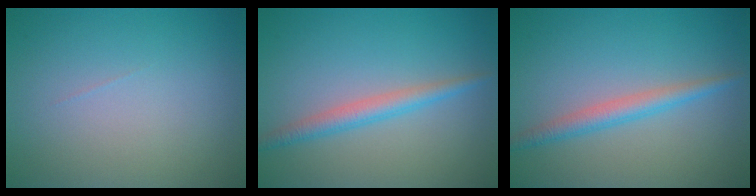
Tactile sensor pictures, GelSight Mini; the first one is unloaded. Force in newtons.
{"total": 2.5, "press": 2.5, "slide": 0.1}
{"total": 2.5, "press": 2.5, "slide": 0.1}